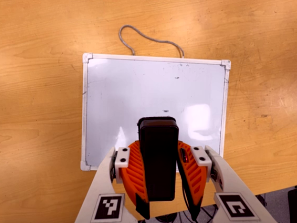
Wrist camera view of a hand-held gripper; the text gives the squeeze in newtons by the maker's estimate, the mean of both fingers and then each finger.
{"total": 7.4, "left": 6.0, "right": 8.8}